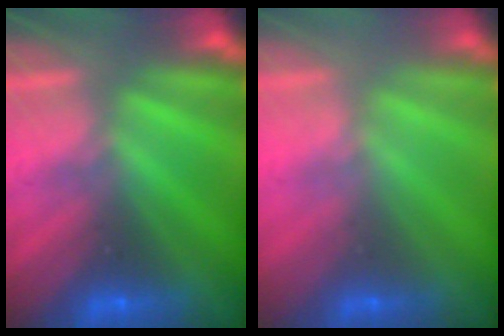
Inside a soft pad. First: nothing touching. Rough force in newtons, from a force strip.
{"total": 2.2}